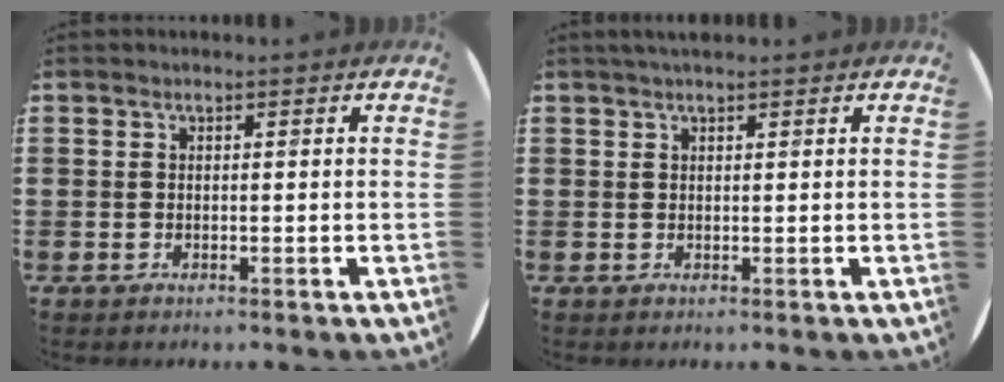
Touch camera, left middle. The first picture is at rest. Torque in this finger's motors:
{"motor_torque": [0.59, -0.38, 0.05, 0.00]}